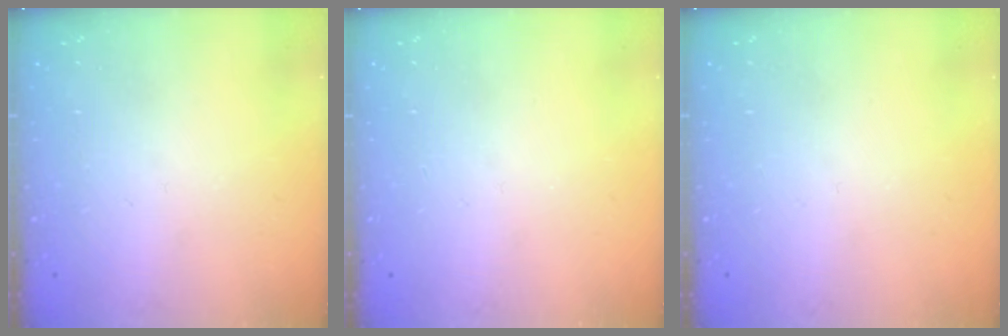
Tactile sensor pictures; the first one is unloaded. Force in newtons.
{"total": 0.0}
{"total": 0.0}